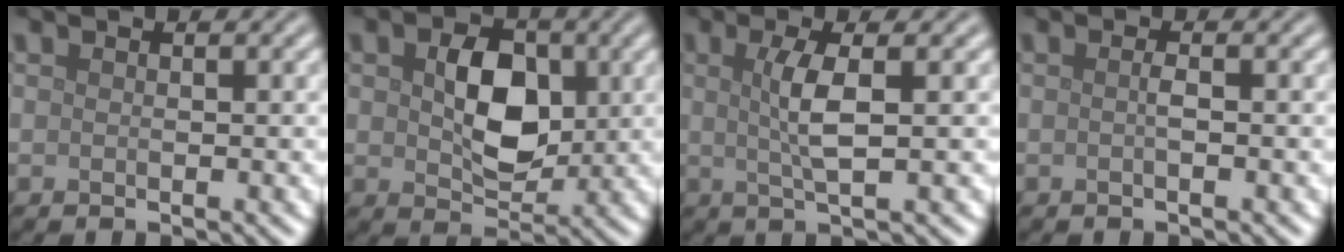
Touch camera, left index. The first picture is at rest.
{"total": 5.5, "force": [0.6, 3.6, 4.1], "torque": [-0.077, -0.002, 0.011]}
{"total": 3.2, "force": [0.4, 0.6, 3.1], "torque": [-0.064, 0.001, 0.007]}
{"total": 0.7, "force": [-0.1, 0.0, 0.7], "torque": [-0.015, 0.001, -0.003]}